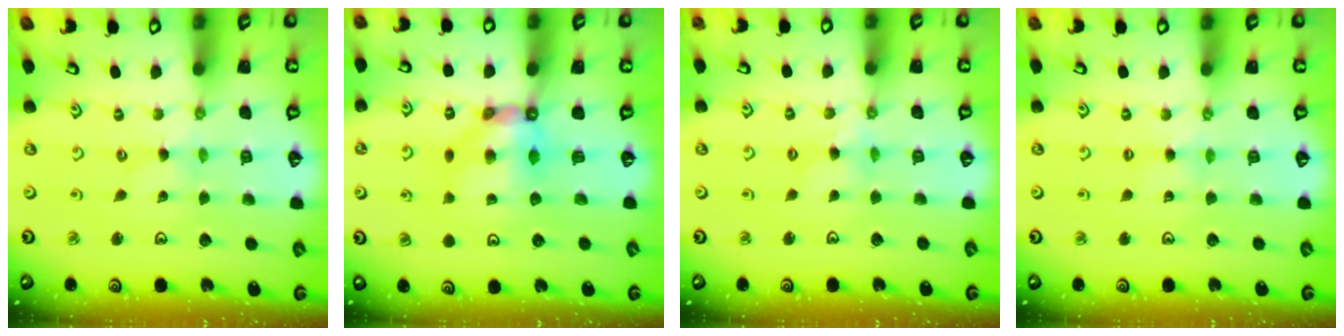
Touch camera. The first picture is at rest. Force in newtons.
{"total": 7.8, "press": 7.8, "slide": 0.5}
{"total": 3.1, "press": 3.1, "slide": 0.3}
{"total": 2.8, "press": 2.8, "slide": 0.3}